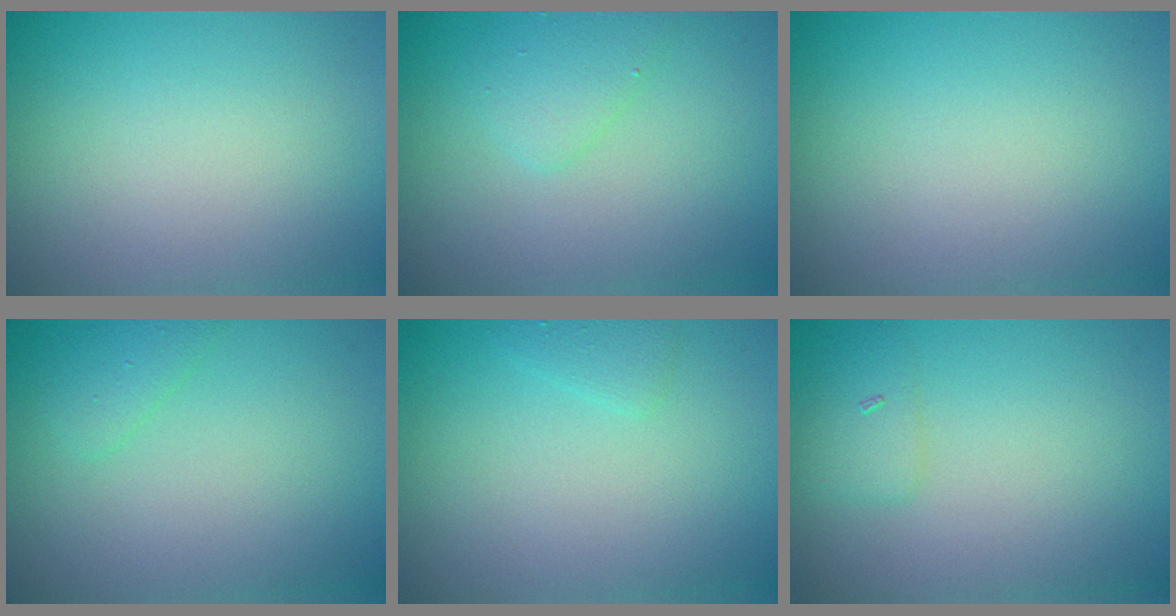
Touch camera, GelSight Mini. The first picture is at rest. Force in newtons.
{"total": 1.7, "press": 1.6, "slide": 0.1}
{"total": 0.0}
{"total": 1.3, "press": 1.3, "slide": 0.0}
{"total": 0.9, "press": 0.9, "slide": 0.1}
{"total": 1.6, "press": 1.6, "slide": 0.0}